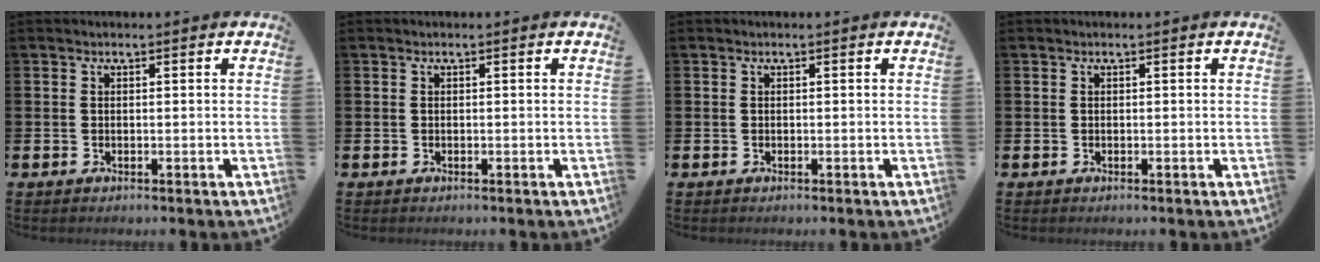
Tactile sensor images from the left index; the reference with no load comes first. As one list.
[{"total": 0.0}, {"total": 0.0}, {"total": 0.0}]